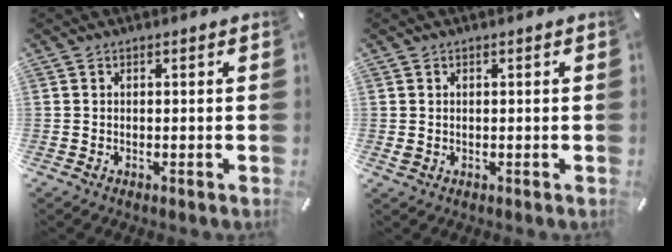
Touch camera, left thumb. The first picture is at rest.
{"total": 1.0, "force": [0.2, 0.9, 0.4], "torque": [-0.008, 0.005, 0.002]}